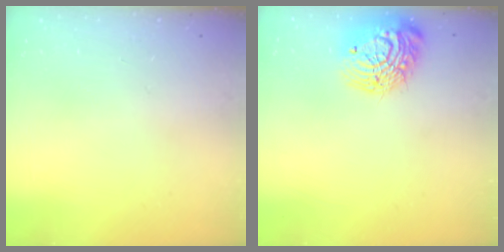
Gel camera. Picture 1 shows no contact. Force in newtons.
{"total": 16.2, "press": 16.1, "slide": 1.4}